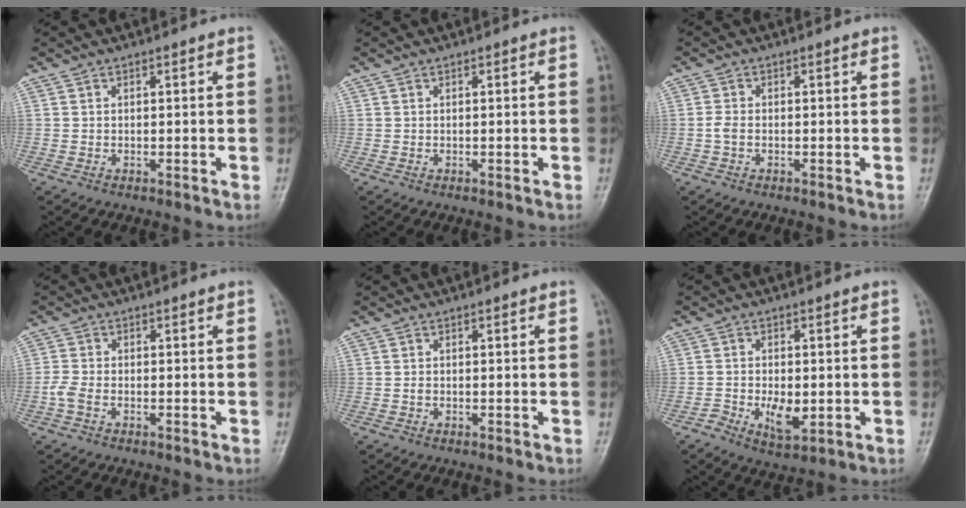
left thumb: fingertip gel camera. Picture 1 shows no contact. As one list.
[{"total": 0.0}, {"total": 1.6, "force": [-0.4, 1.0, 1.2], "torque": [-0.023, 0.004, -0.009]}, {"total": 2.5, "force": [-1.1, 1.4, 1.7], "torque": [-0.040, 0.006, -0.026]}, {"total": 0.6, "force": [-0.2, 0.4, 0.4], "torque": [-0.005, 0.004, -0.002]}, {"total": 5.8, "force": [-1.4, 3.2, 4.7], "torque": [-0.077, -0.002, -0.020]}]